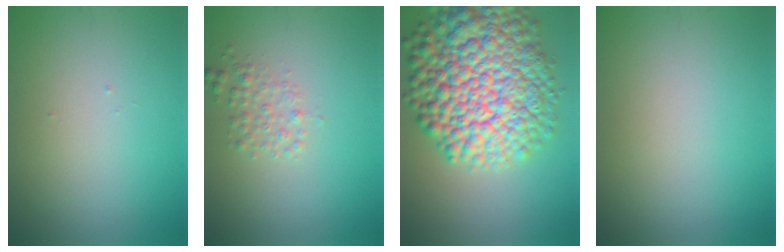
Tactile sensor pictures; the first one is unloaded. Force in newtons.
{"total": 1.7, "press": 1.7, "slide": 0.1}
{"total": 14.4, "press": 14.3, "slide": 0.5}
{"total": 0.0}